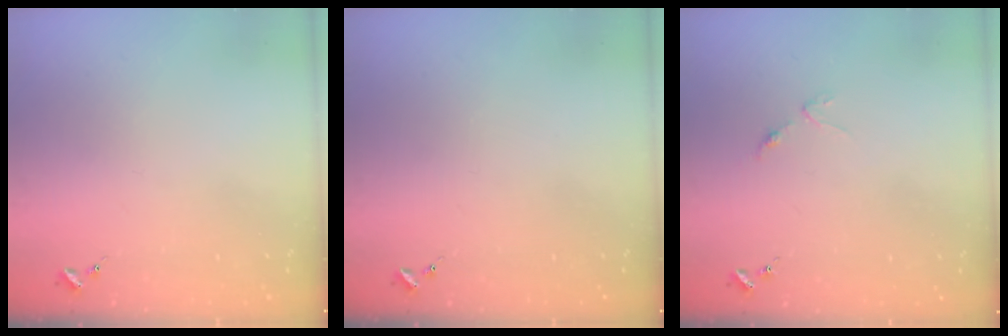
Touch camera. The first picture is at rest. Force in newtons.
{"total": 0.0}
{"total": 3.1, "press": 3.0, "slide": 0.4}